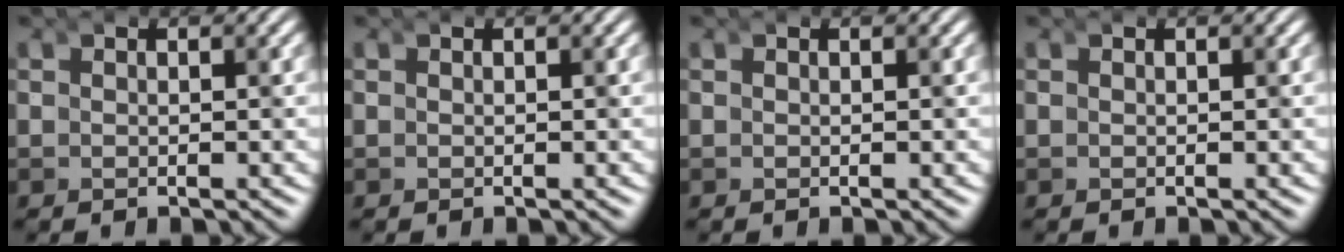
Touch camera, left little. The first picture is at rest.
{"total": 0.0}
{"total": 0.0}
{"total": 0.0}